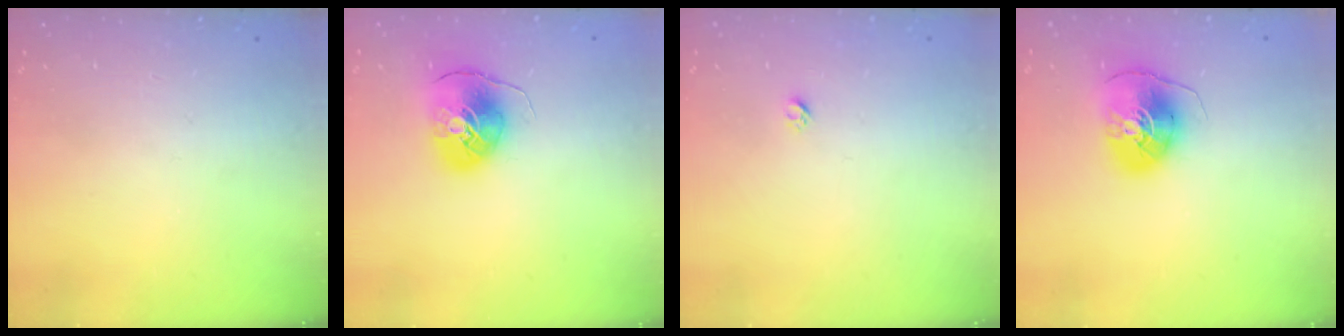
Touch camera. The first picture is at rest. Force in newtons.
{"total": 9.0, "press": 8.8, "slide": 1.5}
{"total": 1.9, "press": 1.9, "slide": 0.1}
{"total": 9.5, "press": 9.4, "slide": 1.3}